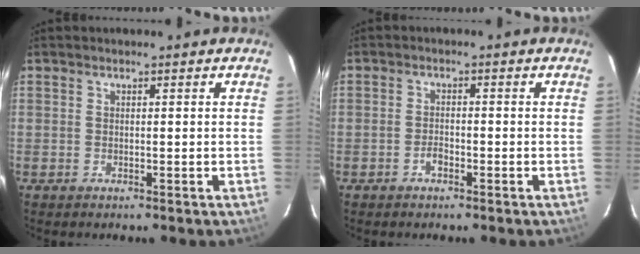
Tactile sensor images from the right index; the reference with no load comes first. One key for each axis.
{"total": 1.8, "fx": -1.2, "fy": 0.8, "fz": 1.0, "tx": -0.022, "ty": 0.003, "tz": -0.023}